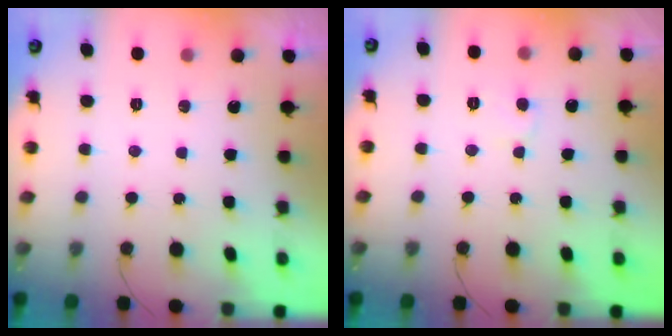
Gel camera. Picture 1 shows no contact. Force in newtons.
{"total": 5.1, "press": 5.0, "slide": 0.5}